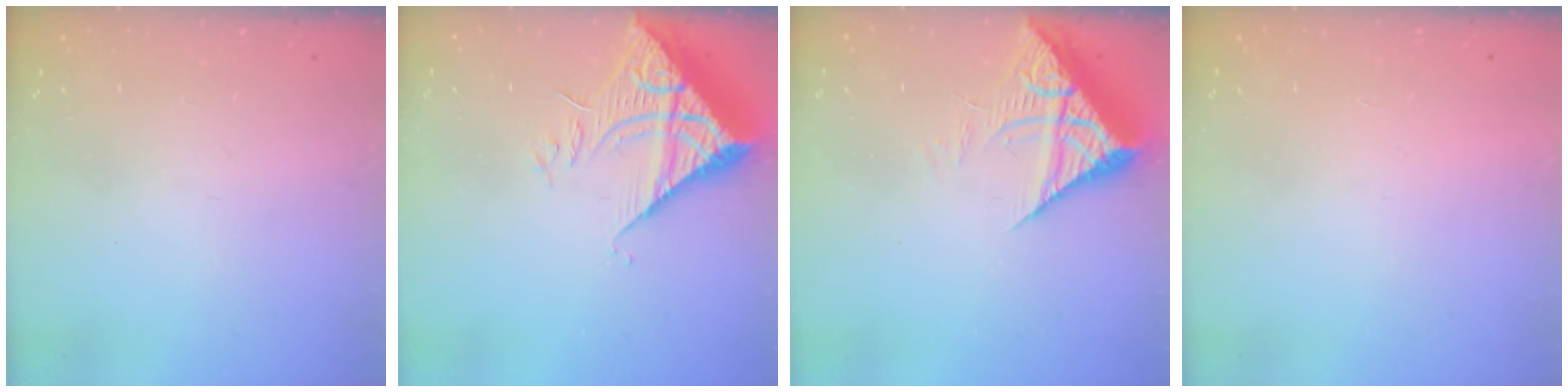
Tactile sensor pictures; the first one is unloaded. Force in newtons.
{"total": 9.3, "press": 9.2, "slide": 1.2}
{"total": 7.2, "press": 7.1, "slide": 0.9}
{"total": 1.6, "press": 1.6, "slide": 0.1}